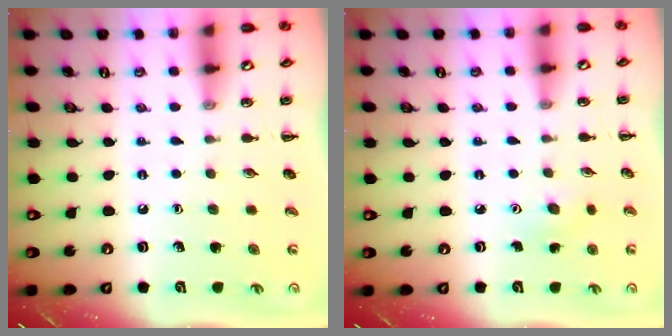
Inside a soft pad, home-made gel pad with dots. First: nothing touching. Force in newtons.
{"total": 3.5, "press": 3.4, "slide": 0.9}